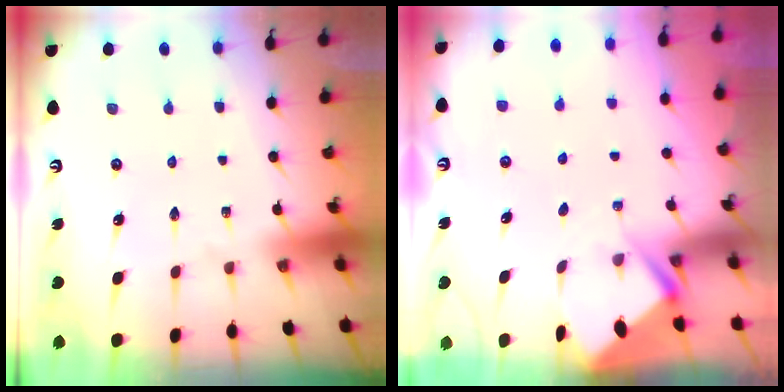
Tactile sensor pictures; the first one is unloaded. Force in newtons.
{"total": 2.9, "press": 2.9, "slide": 0.4}